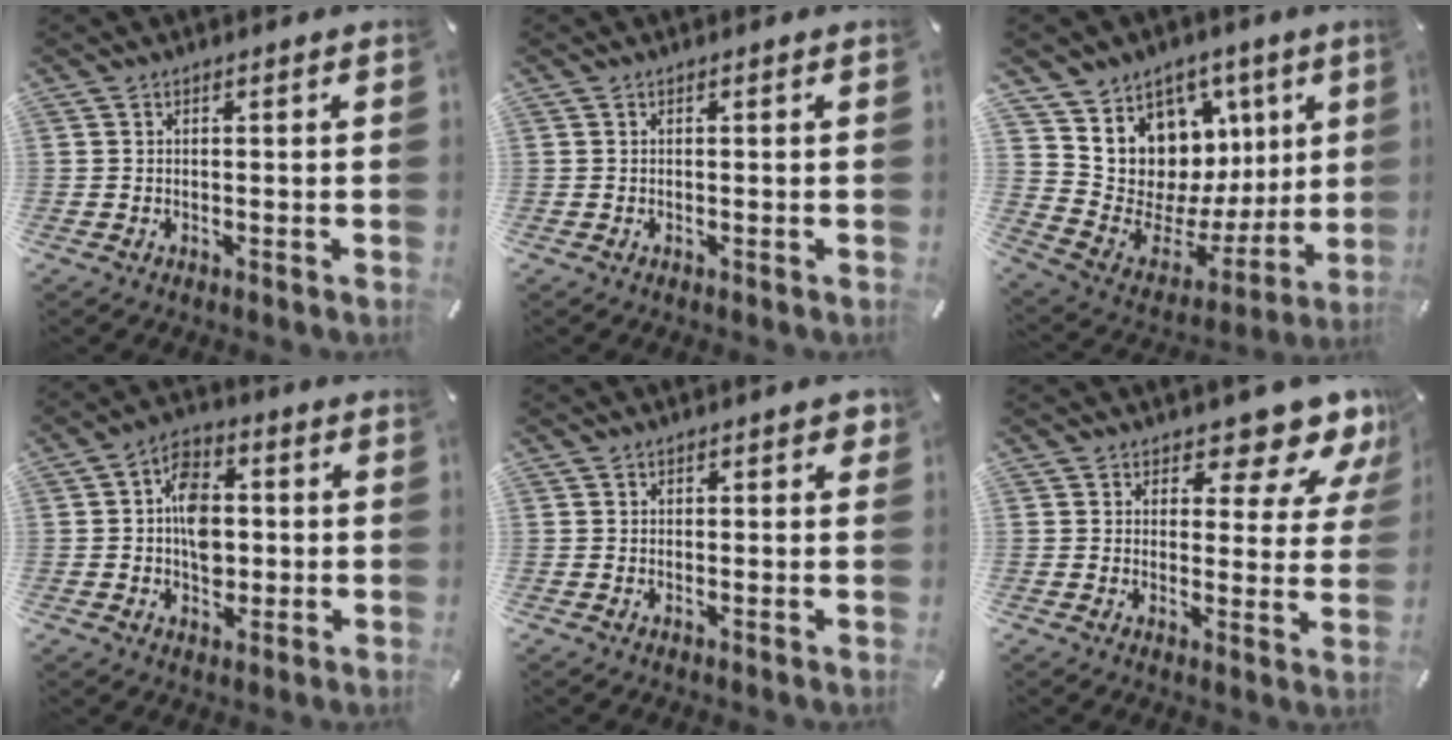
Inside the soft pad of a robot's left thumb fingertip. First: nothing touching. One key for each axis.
{"total": 0.0}
{"total": 11.7, "fx": 4.9, "fy": 10.4, "fz": 2.2, "tx": -0.024, "ty": -0.083, "tz": 0.108}
{"total": 9.8, "fx": -0.1, "fy": 7.2, "fz": 6.7, "tx": -0.103, "ty": 0.006, "tz": -0.003}
{"total": 1.4, "fx": 0.8, "fy": 0.8, "fz": 0.7, "tx": 0.001, "ty": -0.003, "tz": 0.010}
{"total": 10.0, "fx": 7.6, "fy": 3.9, "fz": 5.1, "tx": -0.060, "ty": -0.063, "tz": 0.128}